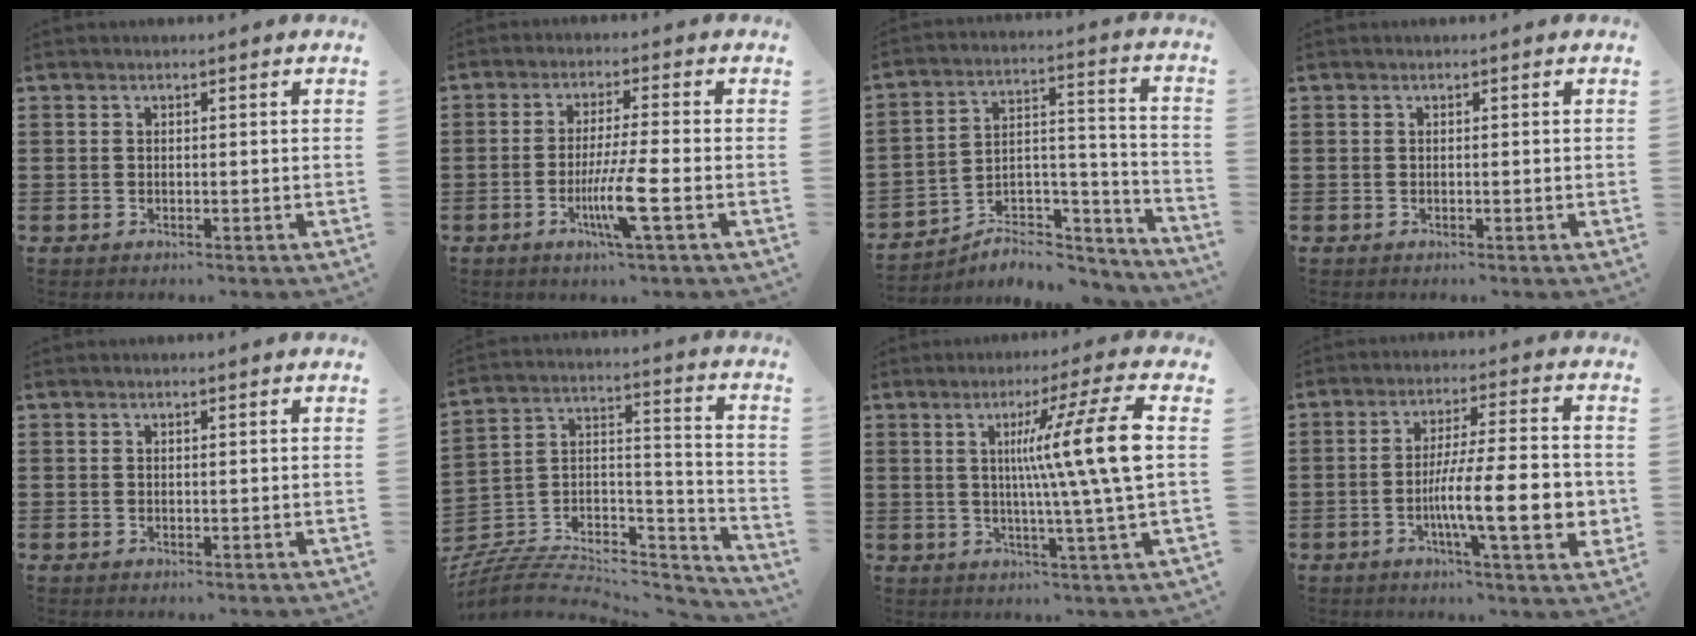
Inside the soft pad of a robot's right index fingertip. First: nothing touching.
{"total": 7.4, "force": [-2.5, 0.1, 6.9], "torque": [-0.135, -0.020, -0.048]}
{"total": 4.8, "force": [-3.9, 2.6, 1.1], "torque": [-0.021, 0.001, -0.075]}
{"total": 0.0}
{"total": 0.0}
{"total": 6.7, "force": [-5.6, 2.8, 2.2], "torque": [-0.048, 0.005, -0.114]}
{"total": 12.9, "force": [1.6, -1.1, 12.8], "torque": [-0.220, -0.009, 0.010]}
{"total": 14.1, "force": [-3.0, 2.7, 13.5], "torque": [-0.219, -0.011, -0.052]}